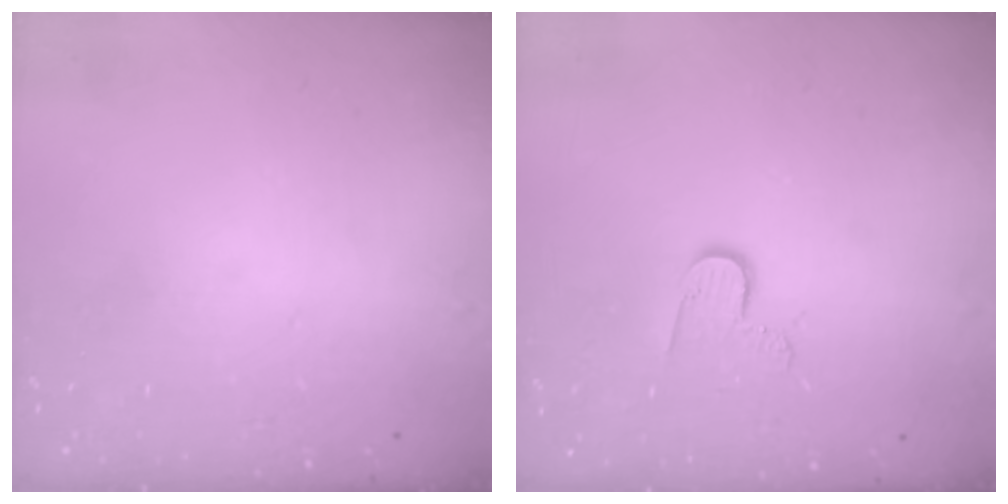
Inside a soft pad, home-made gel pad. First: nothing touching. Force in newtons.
{"total": 6.5, "press": 6.4, "slide": 0.6}